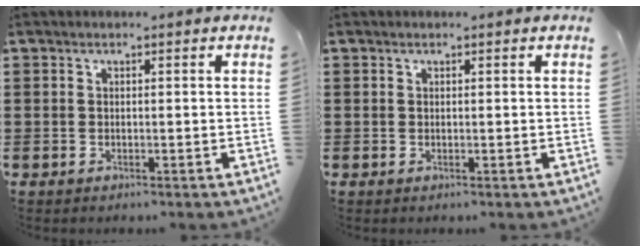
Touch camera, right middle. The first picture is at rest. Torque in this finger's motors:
{"motor_torque": [0.00, 0.00, 0.06, -0.01]}